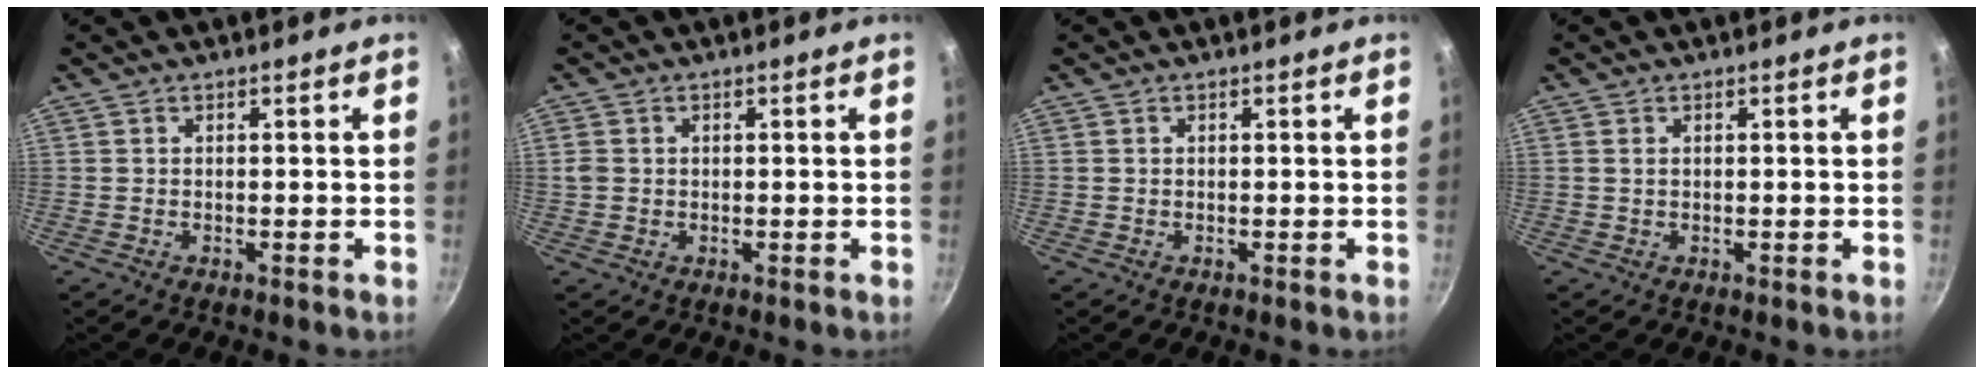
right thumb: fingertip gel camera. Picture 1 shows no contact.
{"total": 2.2, "force": [0.2, 2.0, 1.1], "torque": [-0.018, 0.003, 0.004]}
{"total": 0.0}
{"total": 0.7, "force": [0.2, 0.4, 0.5], "torque": [-0.010, 0.001, 0.003]}